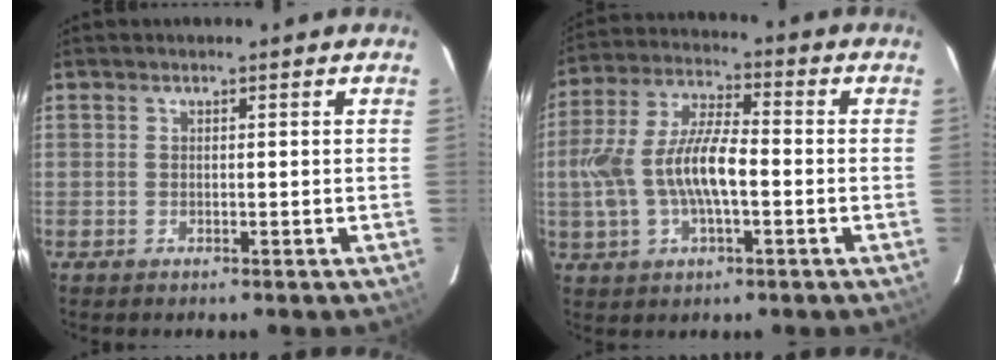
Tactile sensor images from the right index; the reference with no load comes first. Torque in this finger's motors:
{"motor_torque": [0.51, -0.12, 0.89, 0.21]}